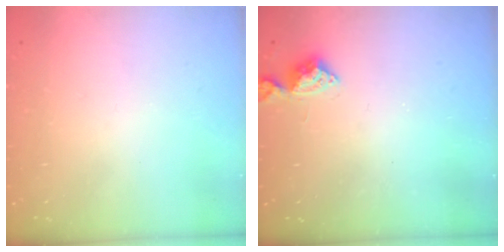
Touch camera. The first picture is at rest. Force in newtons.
{"total": 5.8, "press": 5.7, "slide": 0.7}